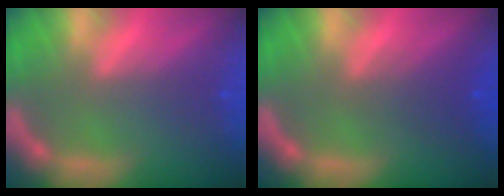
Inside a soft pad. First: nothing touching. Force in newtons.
{"total": 2.5}